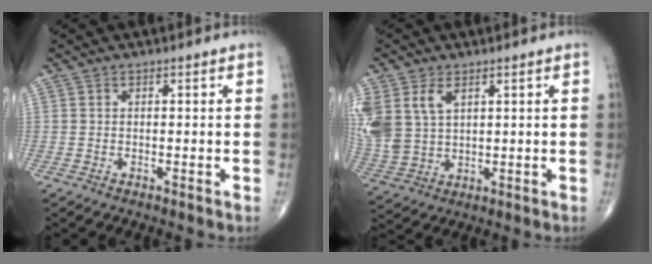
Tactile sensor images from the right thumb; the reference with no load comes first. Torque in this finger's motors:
{"motor_torque": [0.25, 0.32, 0.85, 0.59, 0.11]}